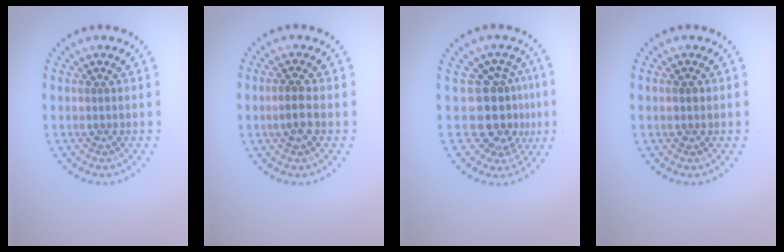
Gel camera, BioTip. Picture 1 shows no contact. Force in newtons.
{"total": 1.8, "press": 1.7, "slide": 0.5}
{"total": 4.1, "press": 3.3, "slide": 2.5}
{"total": 1.2, "press": 1.2, "slide": 0.0}